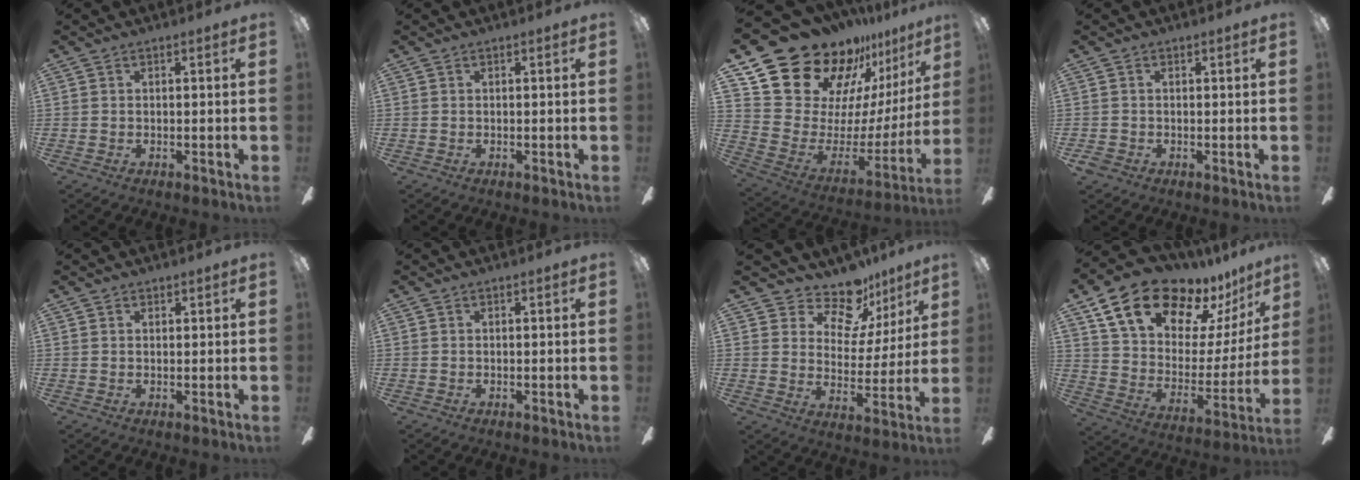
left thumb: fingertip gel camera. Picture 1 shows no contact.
{"total": 0.0}
{"total": 25.0, "force": [20.1, 12.0, 8.8], "torque": [-0.165, -0.142, 0.383]}
{"total": 1.8, "force": [-0.3, 1.7, 0.5], "torque": [-0.007, 0.005, -0.006]}
{"total": 0.9, "force": [0.8, 0.4, 0.0], "torque": [0.000, -0.001, 0.017]}
{"total": 0.0}
{"total": 13.9, "force": [11.2, 6.8, 4.8], "torque": [-0.082, -0.083, 0.203]}
{"total": 21.4, "force": [16.2, 10.1, 9.5], "torque": [-0.162, -0.108, 0.297]}